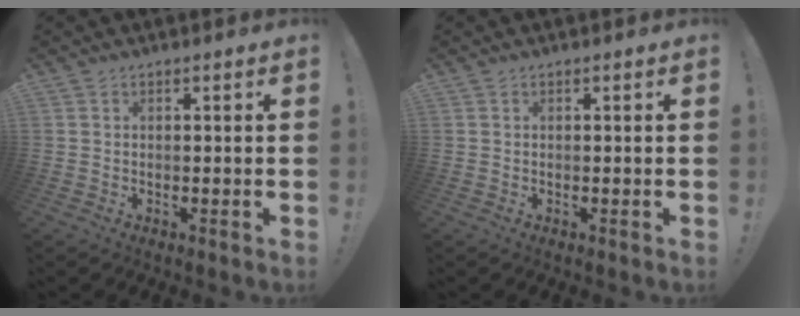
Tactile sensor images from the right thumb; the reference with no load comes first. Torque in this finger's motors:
{"motor_torque": [-0.02, -0.02, 0.00, 0.00, 0.00]}